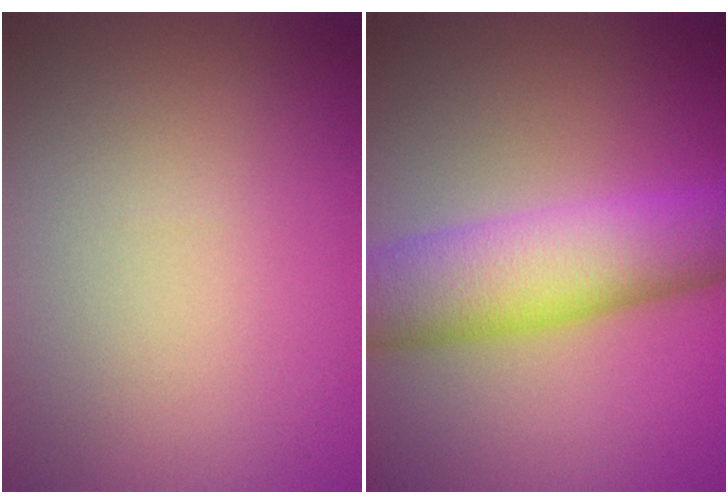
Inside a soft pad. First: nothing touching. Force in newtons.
{"total": 9.1, "press": 9.1, "slide": 0.2}